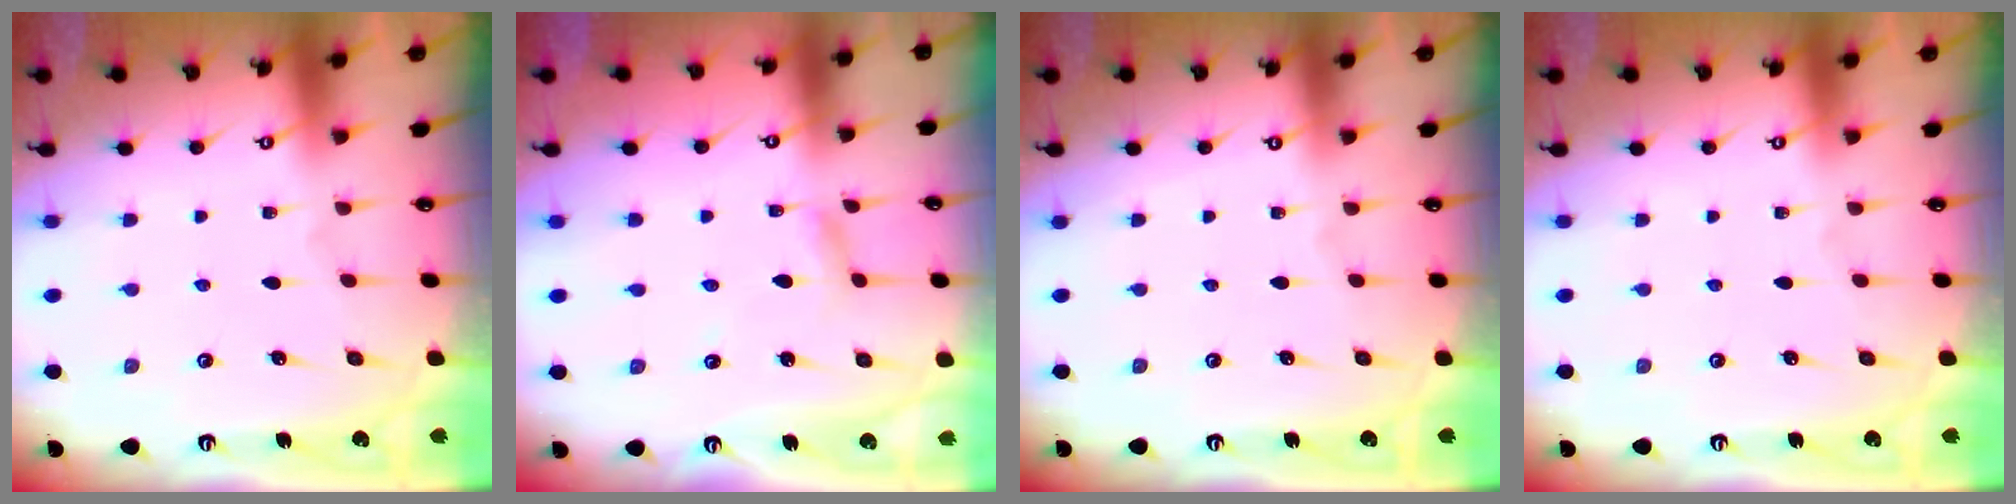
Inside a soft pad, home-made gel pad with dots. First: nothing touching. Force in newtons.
{"total": 2.6, "press": 2.6, "slide": 0.2}
{"total": 0.0}
{"total": 0.0}